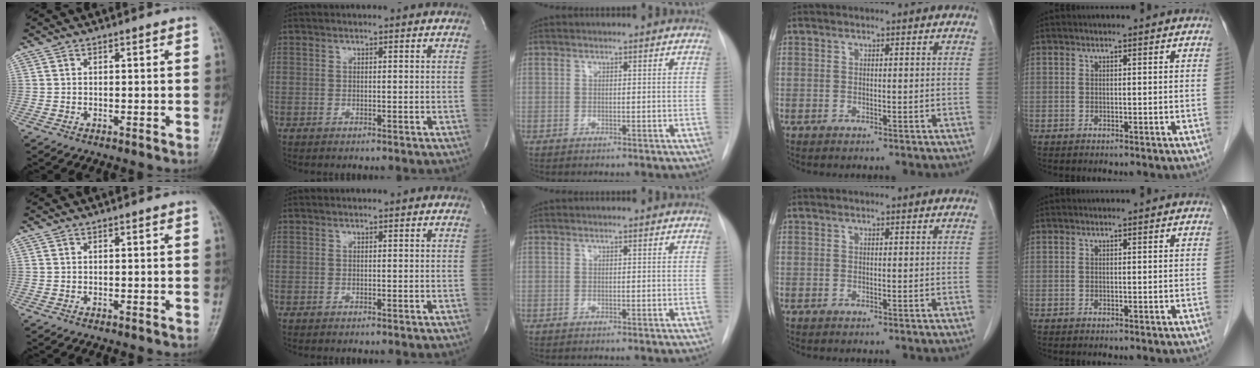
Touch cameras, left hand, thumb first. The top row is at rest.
{}